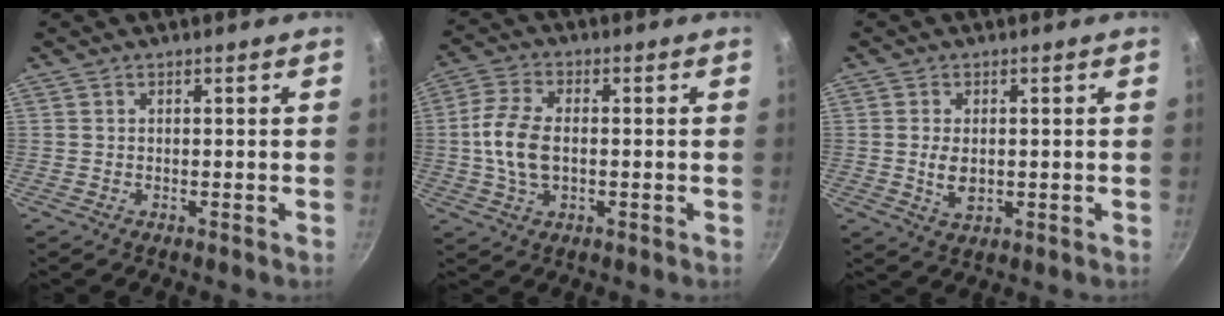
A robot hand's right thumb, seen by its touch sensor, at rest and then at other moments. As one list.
[{"total": 9.1, "force": [-0.4, 5.4, 7.2], "torque": [-0.145, 0.017, -0.013]}, {"total": 4.6, "force": [0.0, 2.8, 3.6], "torque": [-0.066, -0.005, 0.004]}]